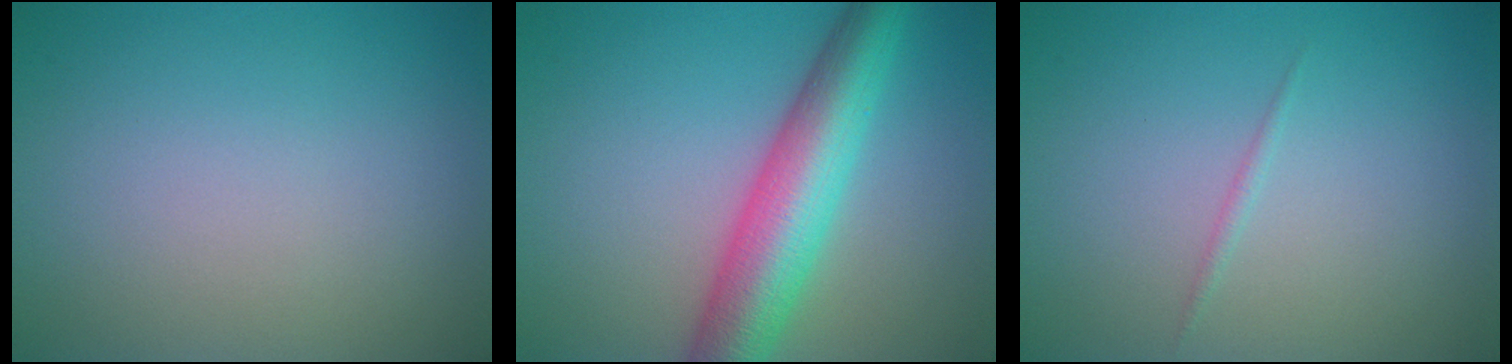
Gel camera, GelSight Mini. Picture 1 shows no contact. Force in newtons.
{"total": 7.9, "press": 7.9, "slide": 0.2}
{"total": 0.5, "press": 0.5, "slide": 0.0}